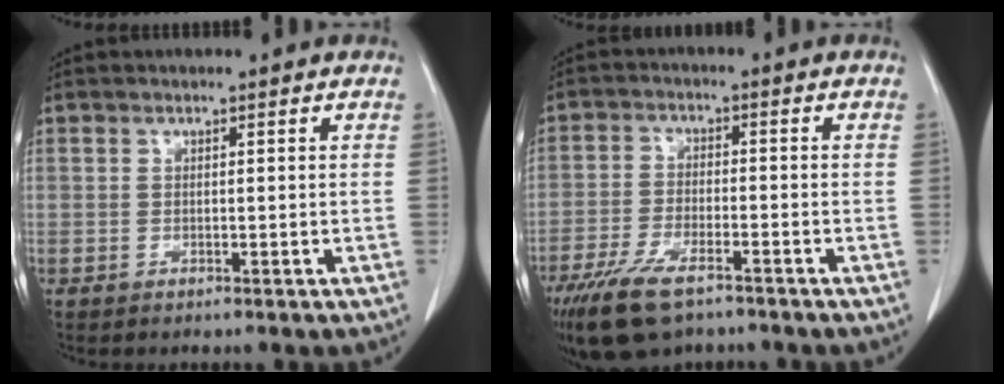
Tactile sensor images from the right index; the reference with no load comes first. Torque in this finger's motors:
{"motor_torque": [0.99, -0.92, 0.53, 0.16]}